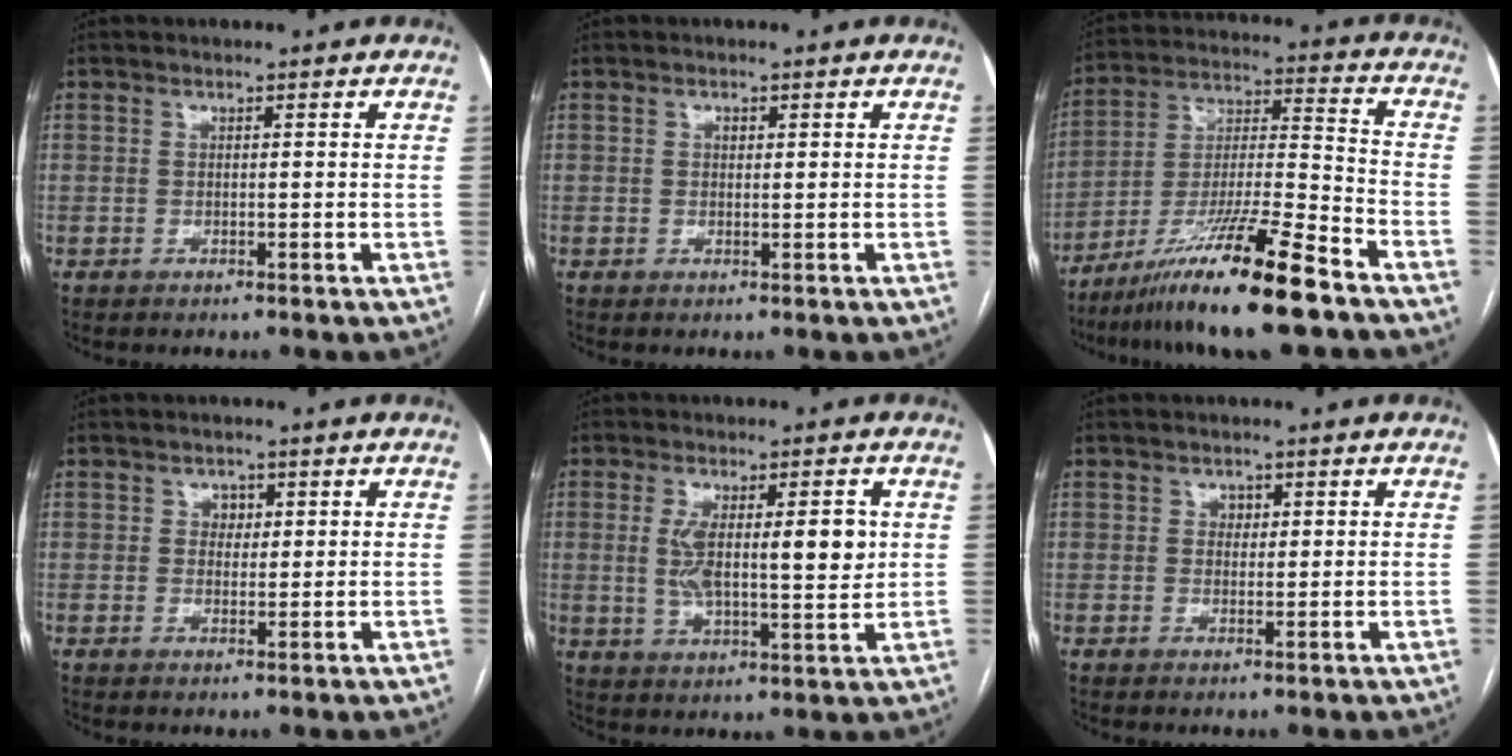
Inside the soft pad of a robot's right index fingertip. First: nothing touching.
{"total": 0.8, "force": [0.3, 0.5, 0.5], "torque": [-0.008, 0.001, 0.005]}
{"total": 17.2, "force": [-12.1, -0.1, 12.2], "torque": [-0.241, -0.027, -0.216]}
{"total": 2.1, "force": [0.7, 1.7, 1.0], "torque": [-0.010, 0.003, 0.009]}
{"total": 10.3, "force": [1.5, 2.9, 9.8], "torque": [-0.168, 0.001, 0.029]}
{"total": 1.5, "force": [0.6, 1.2, 0.7], "torque": [-0.005, 0.002, 0.007]}